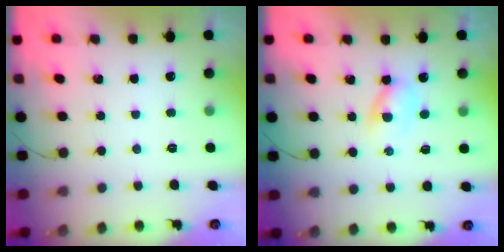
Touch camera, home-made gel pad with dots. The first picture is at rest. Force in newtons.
{"total": 2.7, "press": 2.5, "slide": 1.1}